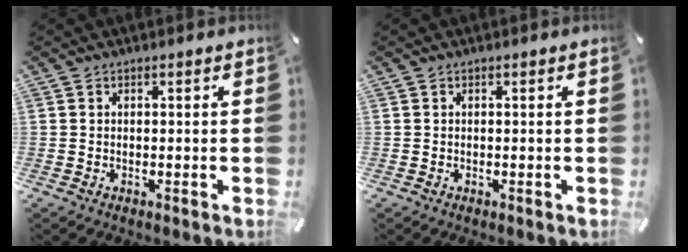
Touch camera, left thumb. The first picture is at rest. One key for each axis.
{"total": 0.0}